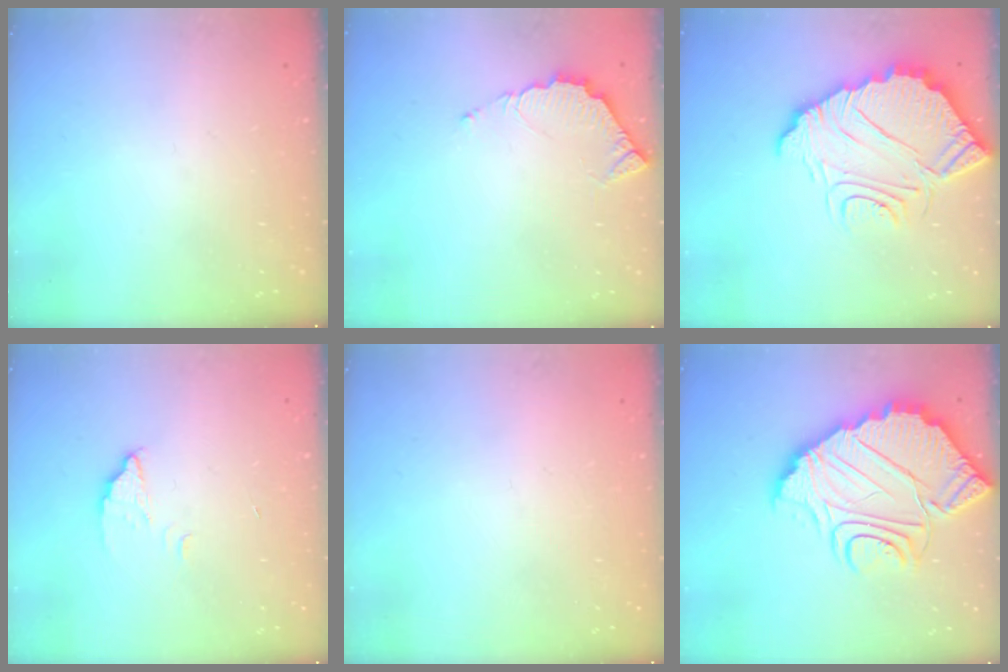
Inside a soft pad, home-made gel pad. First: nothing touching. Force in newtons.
{"total": 4.6, "press": 4.5, "slide": 0.2}
{"total": 11.7, "press": 11.7, "slide": 0.9}
{"total": 2.2, "press": 2.2, "slide": 0.1}
{"total": 2.3, "press": 2.3, "slide": 0.1}
{"total": 18.3, "press": 18.3, "slide": 1.8}